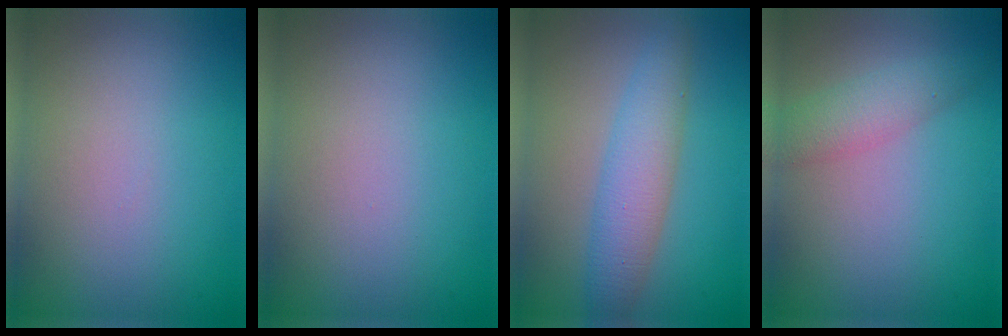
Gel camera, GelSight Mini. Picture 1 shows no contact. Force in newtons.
{"total": 0.0}
{"total": 4.2, "press": 4.2, "slide": 0.1}
{"total": 2.6, "press": 2.6, "slide": 0.0}